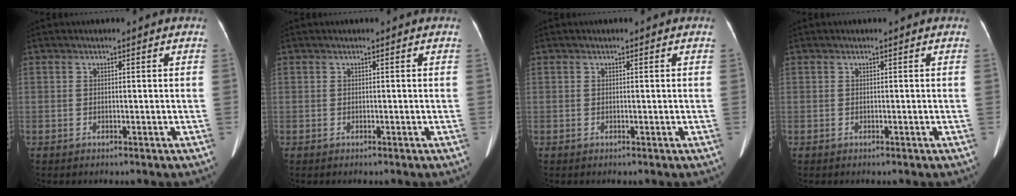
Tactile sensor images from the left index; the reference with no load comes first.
{"total": 0.0}
{"total": 0.0}
{"total": 0.0}